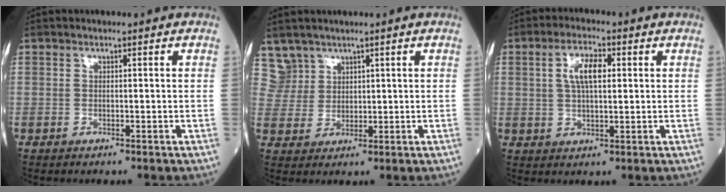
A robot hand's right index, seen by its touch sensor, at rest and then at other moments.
{"total": 4.1, "force": [3.1, 2.6, -0.8], "torque": [0.020, 0.009, 0.068]}
{"total": 5.9, "force": [1.5, 2.0, 5.3], "torque": [-0.104, 0.012, 0.030]}